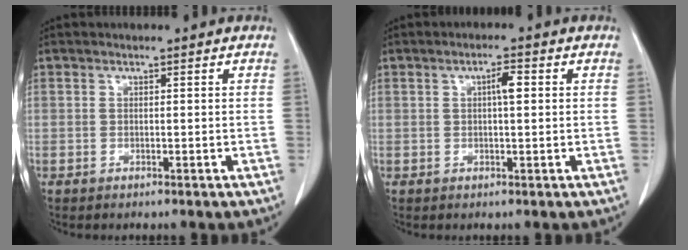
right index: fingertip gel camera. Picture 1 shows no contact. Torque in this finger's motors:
{"motor_torque": [0.12, 0.07, 0.10, 0.02]}